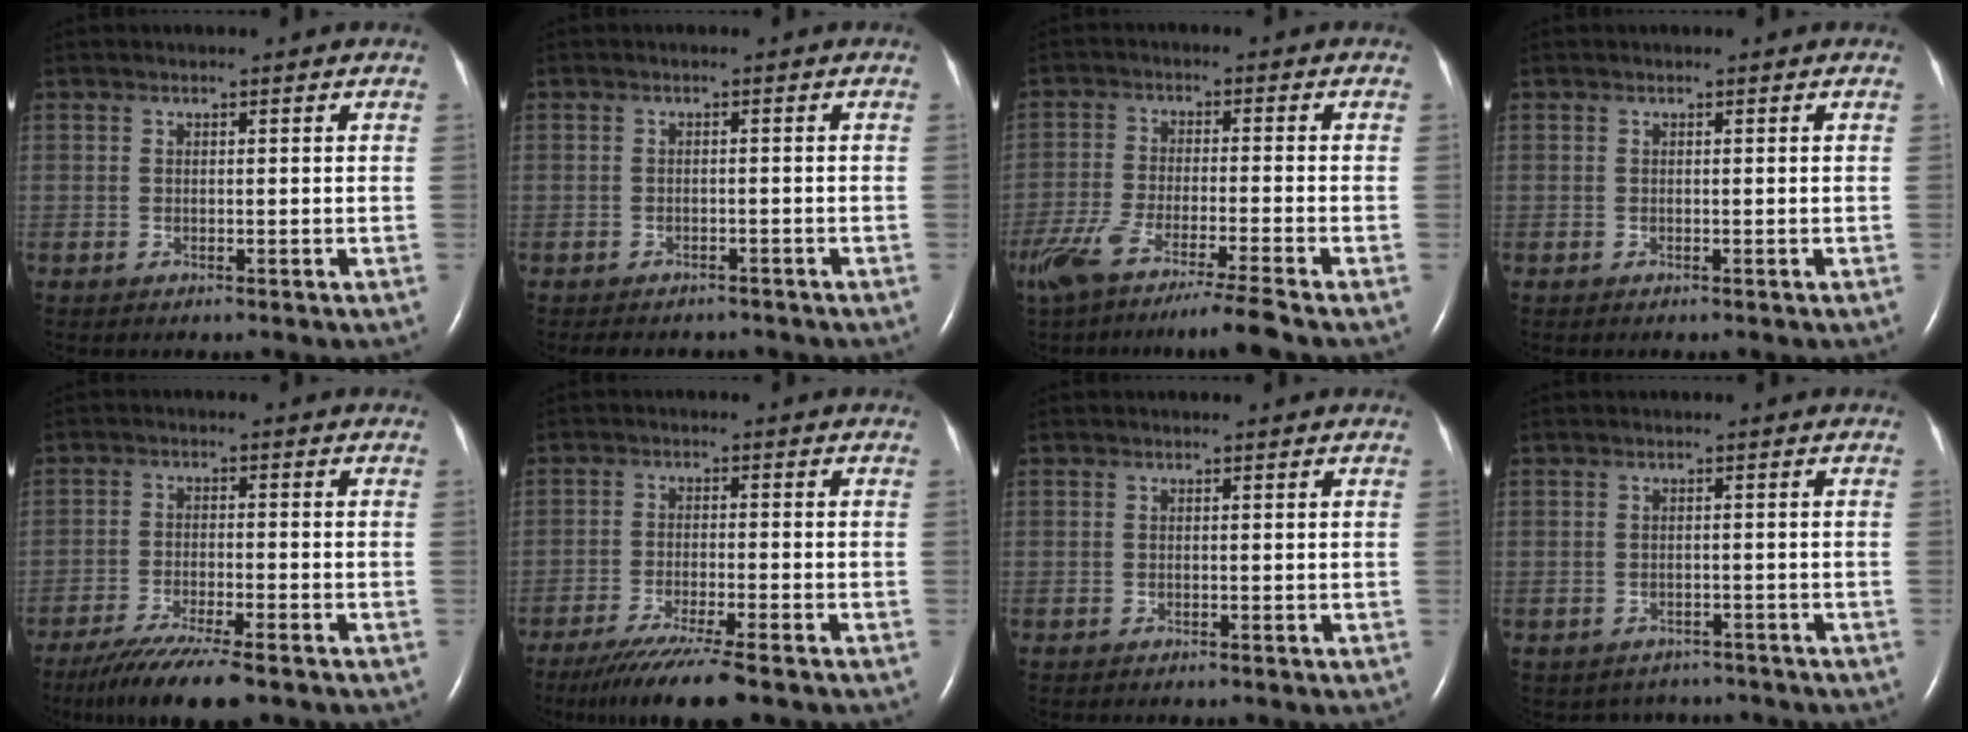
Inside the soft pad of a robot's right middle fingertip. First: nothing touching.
{"total": 6.3, "force": [-5.5, 2.5, 1.8], "torque": [-0.025, 0.003, -0.065]}
{"total": 12.1, "force": [-9.4, -1.2, 7.6], "torque": [-0.133, -0.039, -0.156]}
{"total": 0.0}
{"total": 9.5, "force": [-7.3, 0.5, 6.1], "torque": [-0.104, -0.025, -0.119]}
{"total": 9.3, "force": [-7.1, -0.3, 6.0], "torque": [-0.099, -0.027, -0.116]}
{"total": 0.0}
{"total": 4.2, "force": [-3.6, 2.0, -0.3], "torque": [0.001, 0.010, -0.044]}